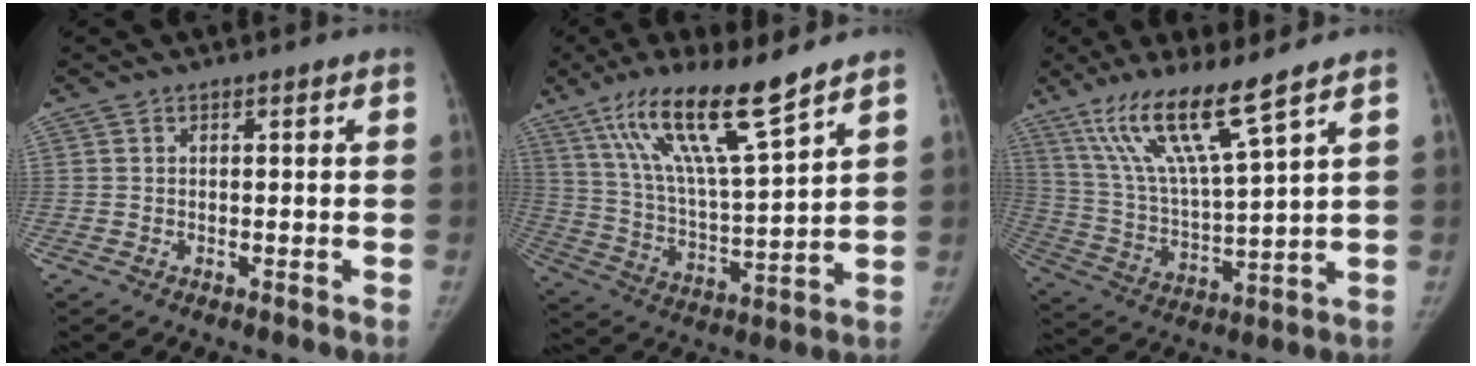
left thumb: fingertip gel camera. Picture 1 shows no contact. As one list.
[{"total": 17.2, "force": [11.5, 2.1, 12.6], "torque": [-0.219, -0.057, 0.217]}, {"total": 14.6, "force": [9.7, 1.0, 10.9], "torque": [-0.208, -0.050, 0.198]}]